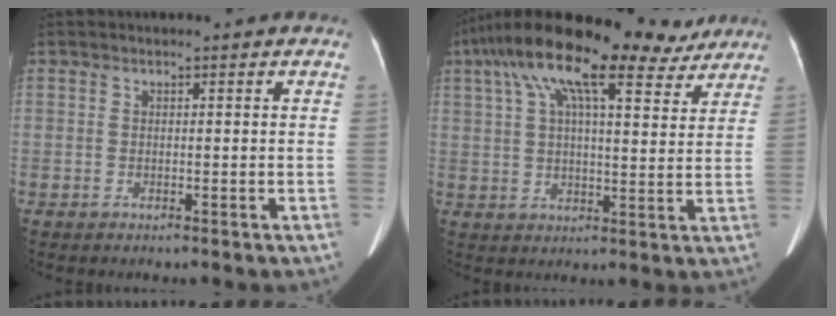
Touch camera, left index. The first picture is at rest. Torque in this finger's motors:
{"motor_torque": [1.22, -0.92, 0.93, 0.14]}